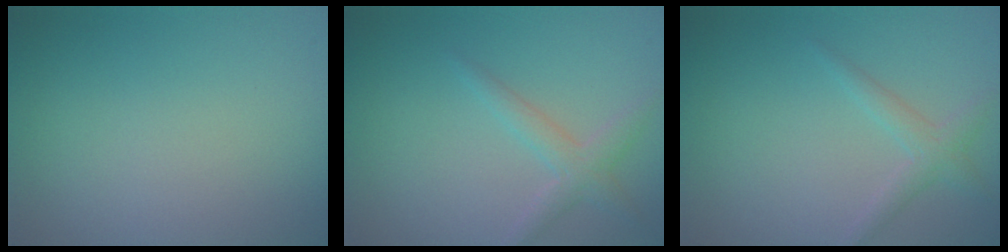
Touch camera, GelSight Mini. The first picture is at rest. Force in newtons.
{"total": 1.9, "press": 1.9, "slide": 0.1}
{"total": 1.6, "press": 1.6, "slide": 0.1}